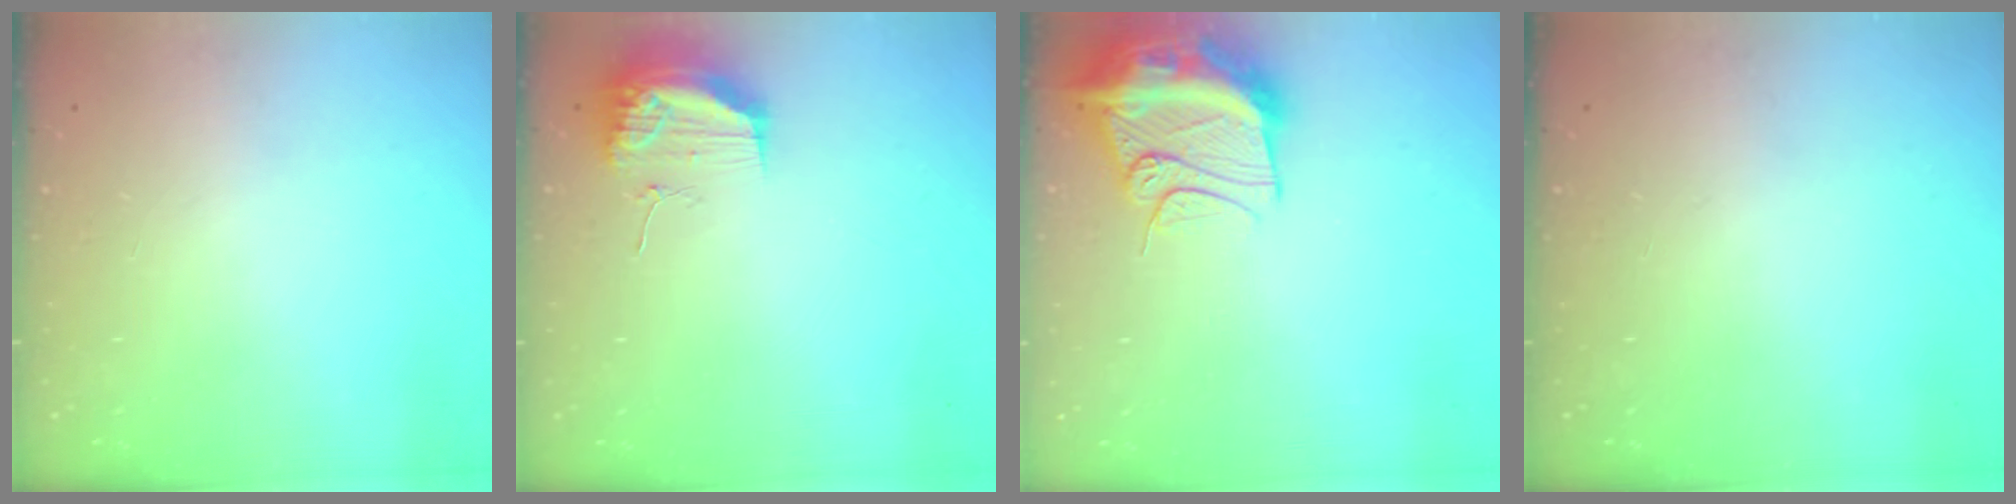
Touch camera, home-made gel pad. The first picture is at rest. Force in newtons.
{"total": 17.0, "press": 13.3, "slide": 10.6}
{"total": 15.8, "press": 15.7, "slide": 1.6}
{"total": 0.0}